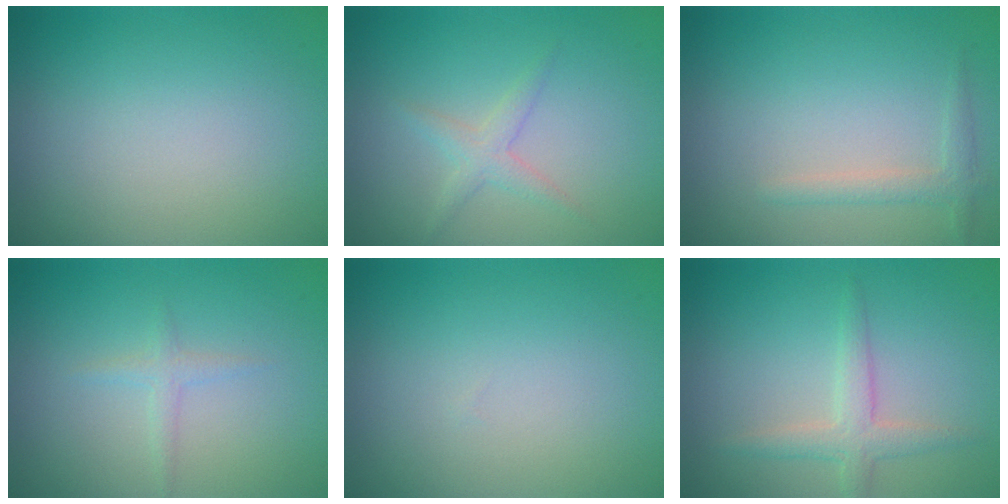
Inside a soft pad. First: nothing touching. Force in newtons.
{"total": 1.6, "press": 1.6, "slide": 0.1}
{"total": 1.5, "press": 1.5, "slide": 0.1}
{"total": 1.1, "press": 1.1, "slide": 0.0}
{"total": 0.0}
{"total": 2.5, "press": 2.4, "slide": 0.3}